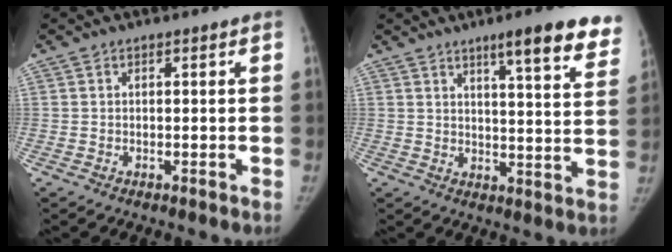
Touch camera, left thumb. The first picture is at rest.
{"total": 13.8, "force": [9.5, 2.5, 9.6], "torque": [-0.095, -0.049, 0.114]}